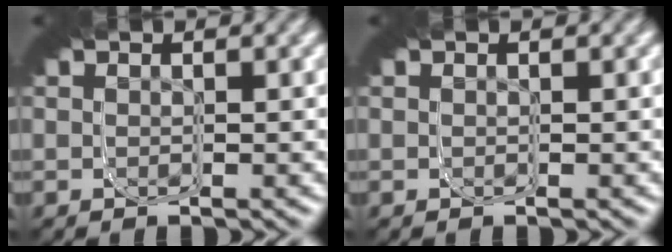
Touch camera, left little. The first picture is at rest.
{"total": 0.0}